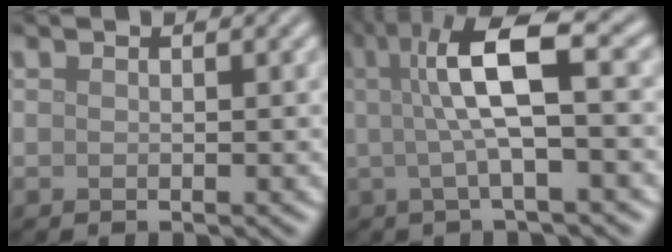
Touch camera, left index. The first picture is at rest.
{"total": 7.5, "force": [1.0, 1.7, 7.2], "torque": [-0.119, 0.020, 0.010]}